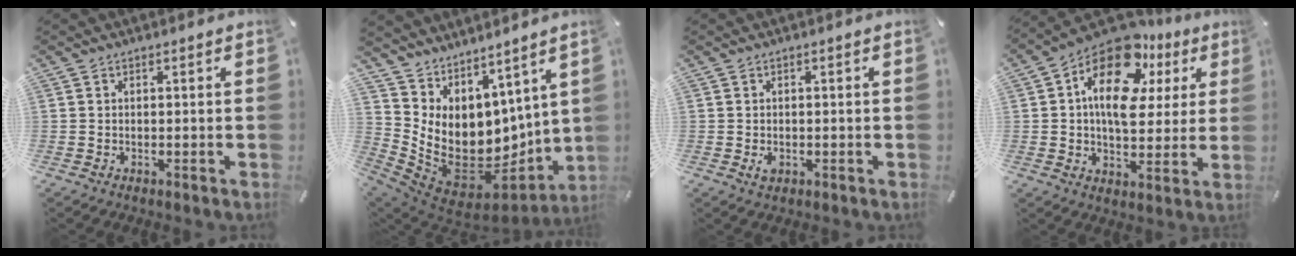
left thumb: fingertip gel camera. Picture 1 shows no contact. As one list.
[{"total": 12.8, "force": [1.6, 10.1, 7.7], "torque": [-0.152, -0.059, 0.044]}, {"total": 1.9, "force": [-0.4, 1.2, 1.3], "torque": [-0.022, 0.003, -0.007]}, {"total": 18.5, "force": [7.2, 11.4, 12.6], "torque": [-0.209, -0.035, 0.123]}]